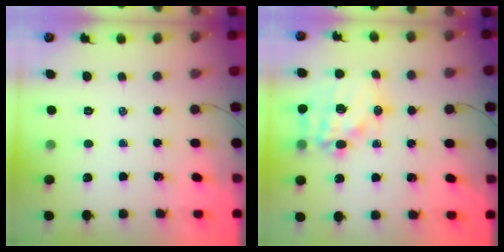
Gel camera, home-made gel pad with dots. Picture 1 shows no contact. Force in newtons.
{"total": 15.7, "press": 15.3, "slide": 3.6}